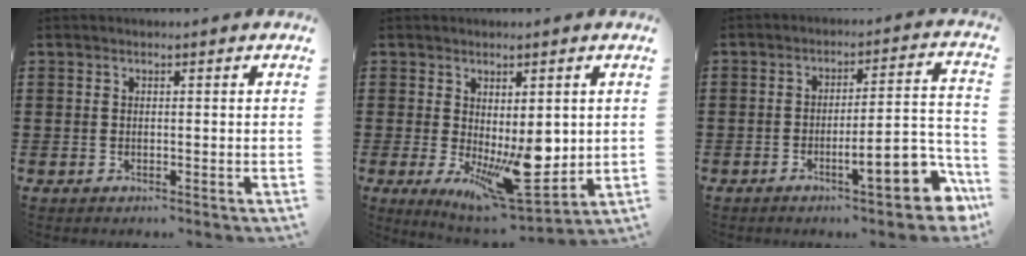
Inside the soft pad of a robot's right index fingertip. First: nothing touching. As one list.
[{"total": 10.6, "force": [-0.6, 4.6, 9.6], "torque": [-0.137, -0.015, 0.002]}, {"total": 9.6, "force": [-4.8, 2.1, 8.0], "torque": [-0.105, -0.008, -0.085]}]